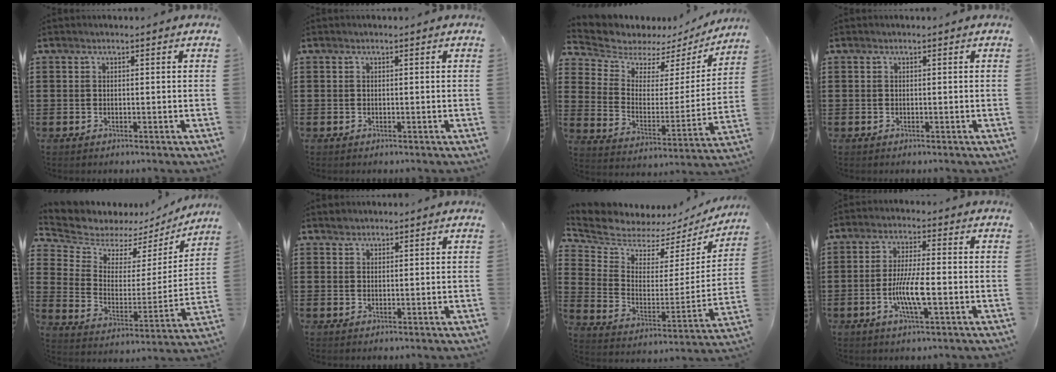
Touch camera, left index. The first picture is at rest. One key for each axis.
{"total": 0.0}
{"total": 5.1, "fx": 4.5, "fy": 2.3, "fz": 0.7, "tx": -0.048, "ty": -0.033, "tz": 0.075}
{"total": 0.0}
{"total": 5.6, "fx": 5.1, "fy": 2.3, "fz": 0.1, "tx": -0.042, "ty": -0.040, "tz": 0.086}
{"total": 1.2, "fx": 1.1, "fy": 0.5, "fz": 0.0, "tx": -0.002, "ty": 0.001, "tz": 0.022}
{"total": 5.5, "fx": 5.3, "fy": 1.5, "fz": -0.3, "tx": -0.036, "ty": -0.049, "tz": 0.088}
{"total": 6.7, "fx": -1.7, "fy": 1.2, "fz": 6.4, "tx": -0.129, "ty": -0.006, "tz": -0.036}